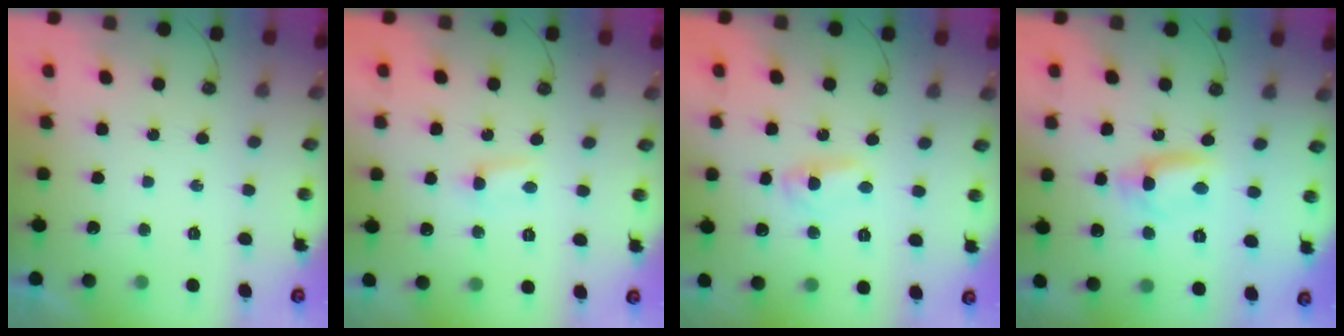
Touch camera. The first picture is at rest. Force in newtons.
{"total": 2.8, "press": 2.8, "slide": 0.3}
{"total": 2.4, "press": 2.4, "slide": 0.2}
{"total": 6.6, "press": 5.8, "slide": 3.2}